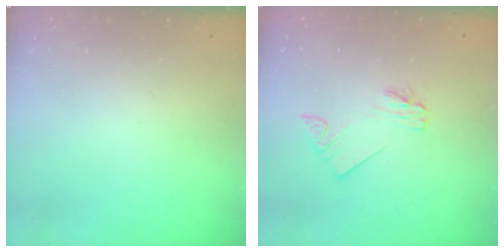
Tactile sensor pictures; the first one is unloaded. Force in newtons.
{"total": 1.9, "press": 1.9, "slide": 0.2}